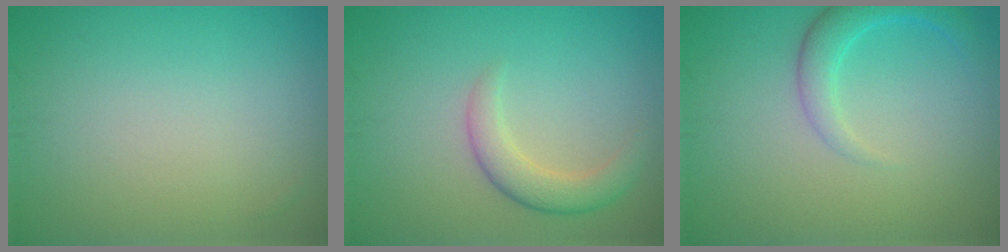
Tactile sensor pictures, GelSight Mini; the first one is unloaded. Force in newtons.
{"total": 2.9, "press": 2.9, "slide": 0.2}
{"total": 2.7, "press": 2.7, "slide": 0.1}